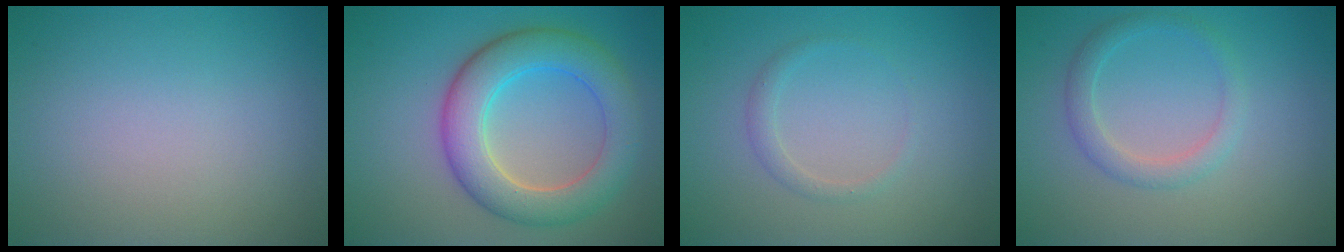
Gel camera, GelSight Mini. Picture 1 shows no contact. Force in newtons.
{"total": 6.8, "press": 6.8, "slide": 0.2}
{"total": 1.2, "press": 1.2, "slide": 0.0}
{"total": 2.2, "press": 2.2, "slide": 0.1}